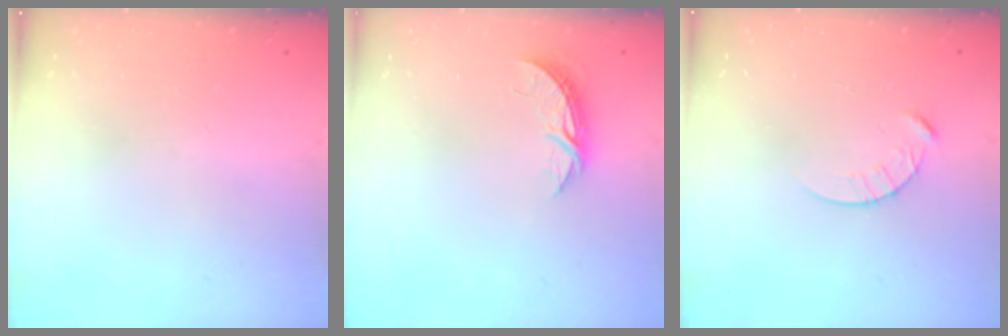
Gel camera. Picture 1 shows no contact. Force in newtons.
{"total": 4.3, "press": 4.3, "slide": 0.3}
{"total": 4.7, "press": 4.7, "slide": 0.5}